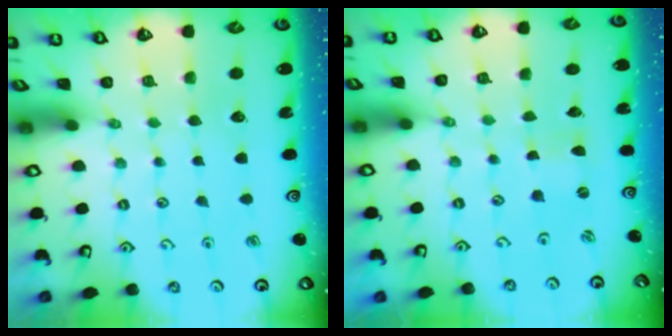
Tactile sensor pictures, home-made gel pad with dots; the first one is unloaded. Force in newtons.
{"total": 0.0}